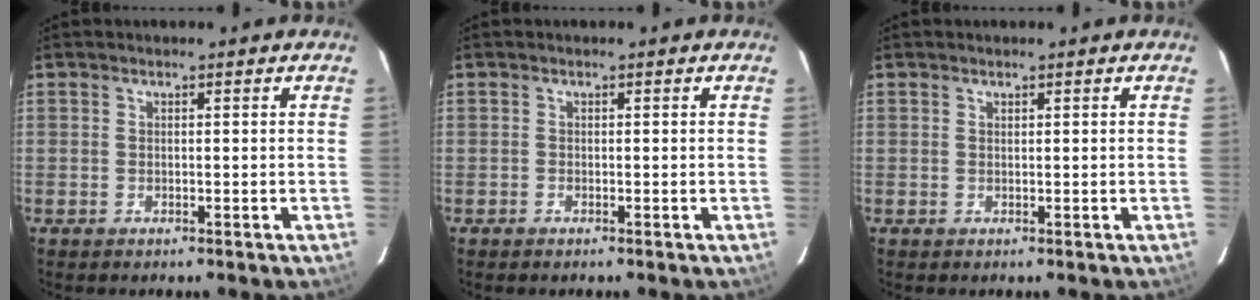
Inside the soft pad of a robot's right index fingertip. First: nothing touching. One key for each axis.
{"total": 0.0}
{"total": 0.0}